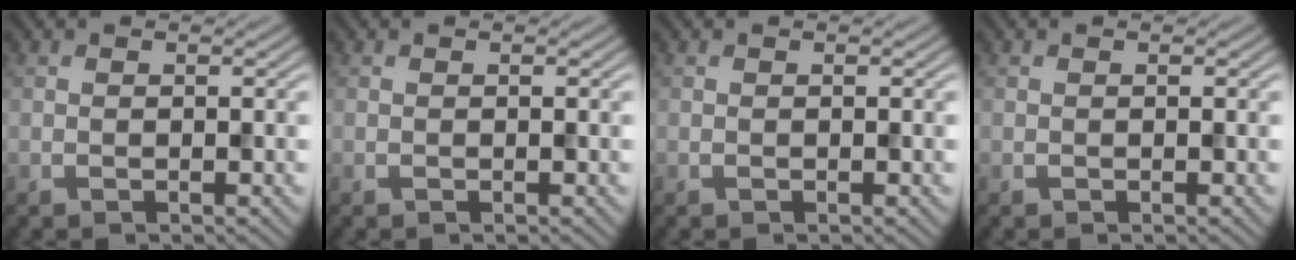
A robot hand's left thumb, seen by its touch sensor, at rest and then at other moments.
{"total": 0.0}
{"total": 0.0}
{"total": 0.0}